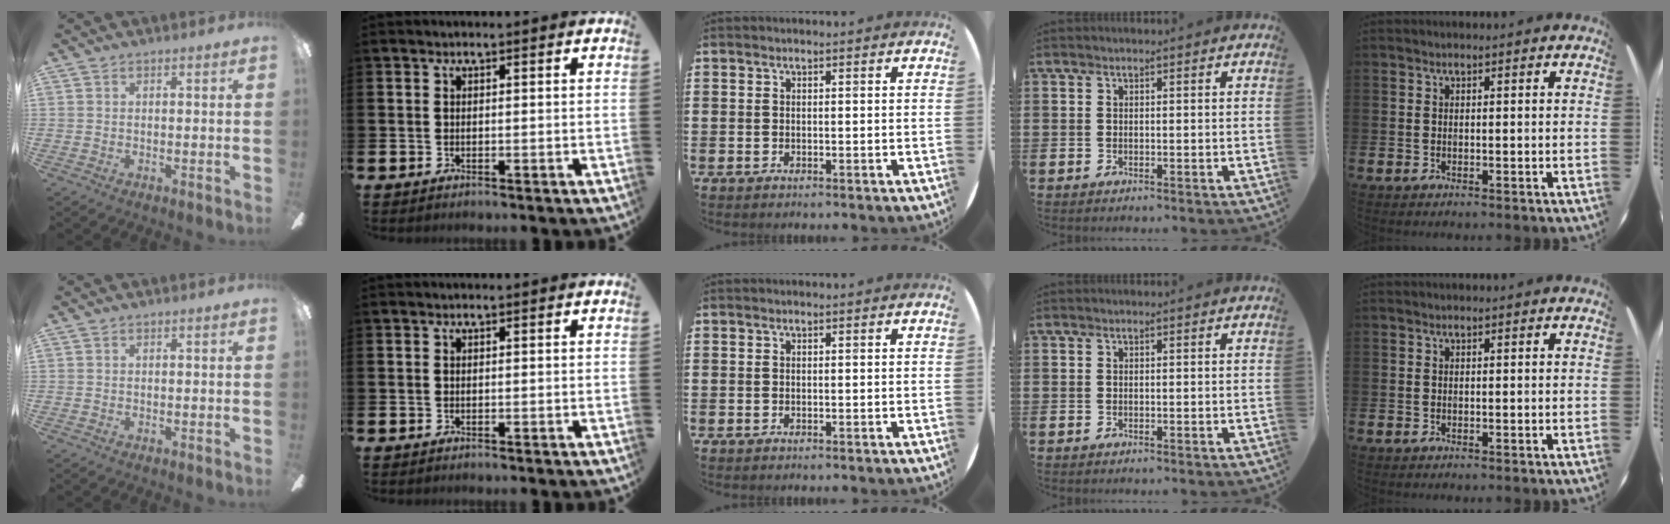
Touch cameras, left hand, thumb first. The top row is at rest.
{}